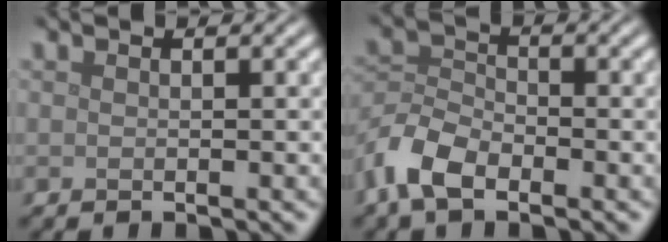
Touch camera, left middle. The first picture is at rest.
{"total": 5.4, "force": [-3.5, 2.8, 3.1], "torque": [-0.066, -0.002, -0.082]}